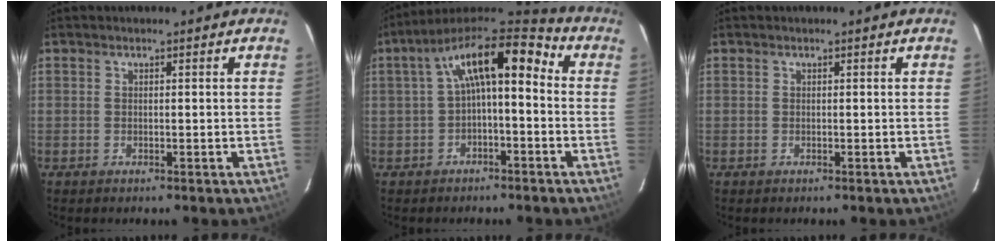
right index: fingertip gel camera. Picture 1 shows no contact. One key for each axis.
{"total": 12.0, "fx": 0.4, "fy": 4.9, "fz": 11.0, "tx": -0.195, "ty": 0.037, "tz": 0.005}
{"total": 0.0}